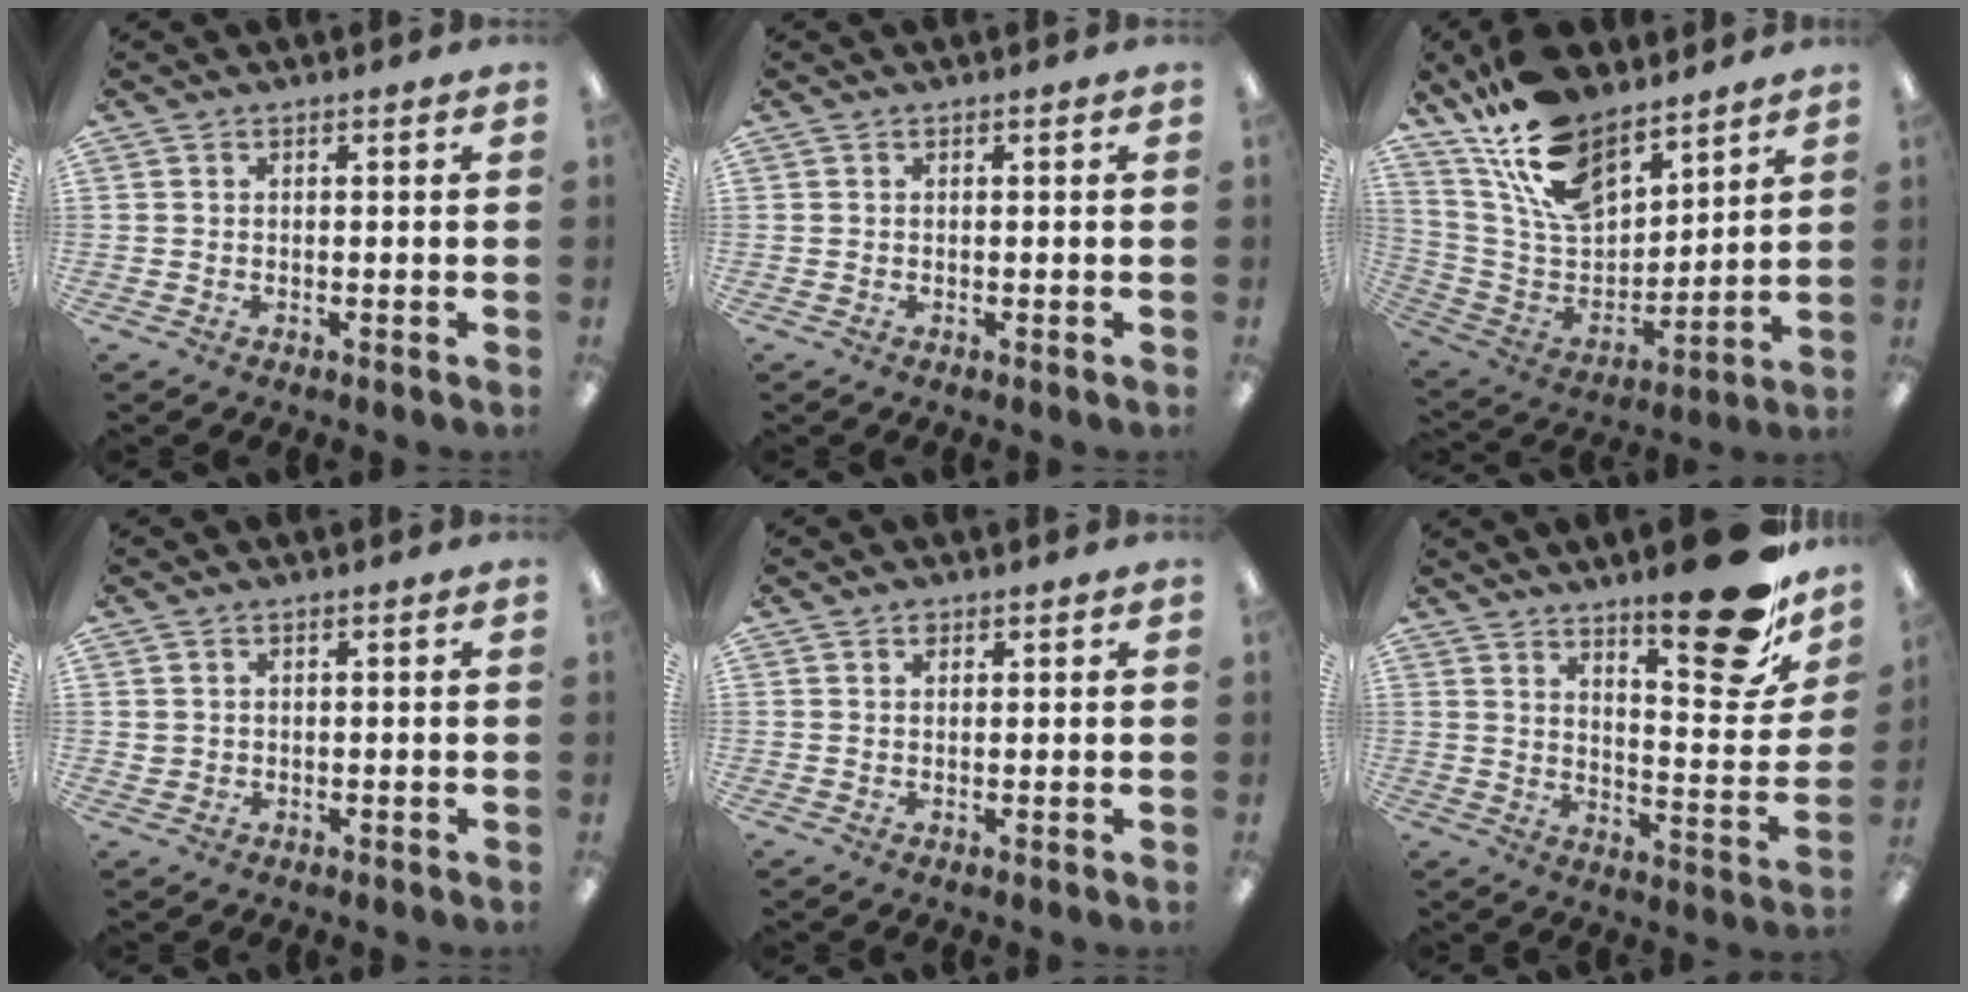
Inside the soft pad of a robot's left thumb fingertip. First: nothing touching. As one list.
[{"total": 0.0}, {"total": 18.3, "force": [13.3, 8.7, 9.0], "torque": [-0.187, -0.068, 0.247]}, {"total": 1.3, "force": [0.6, 1.2, 0.3], "torque": [-0.007, 0.004, 0.009]}, {"total": 1.2, "force": [0.9, 0.7, 0.4], "torque": [-0.003, -0.002, 0.015]}, {"total": 21.5, "force": [14.6, 7.1, 14.1], "torque": [-0.173, -0.108, 0.231]}]